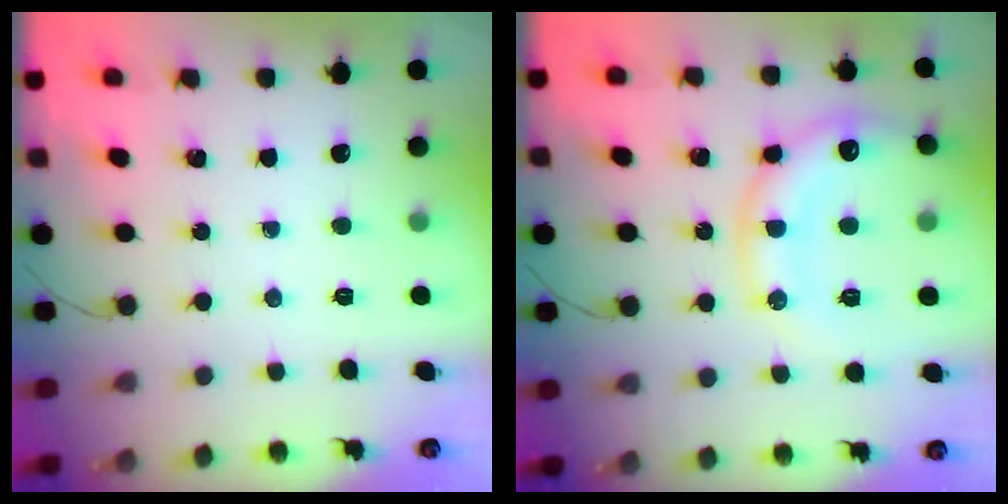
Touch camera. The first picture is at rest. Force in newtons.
{"total": 15.8, "press": 15.7, "slide": 1.5}